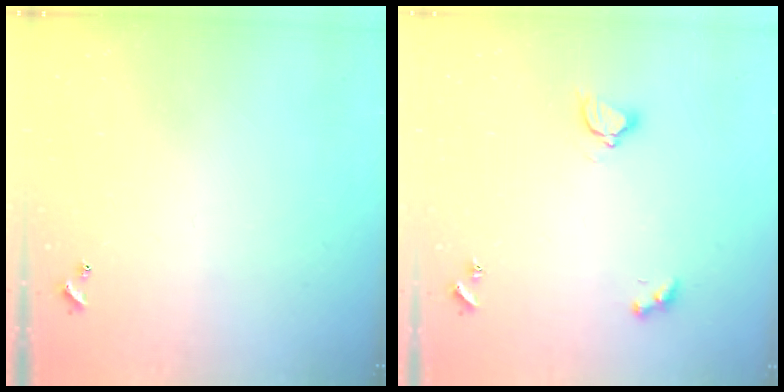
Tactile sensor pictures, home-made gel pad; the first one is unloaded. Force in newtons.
{"total": 3.2, "press": 3.2, "slide": 0.4}